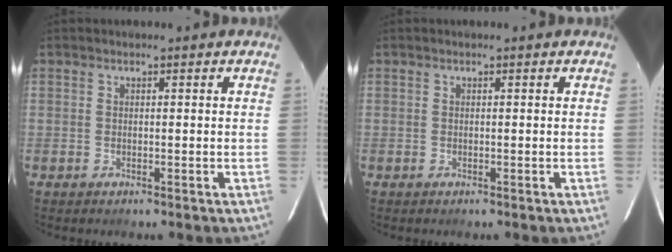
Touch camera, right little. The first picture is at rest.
{"total": 0.0}